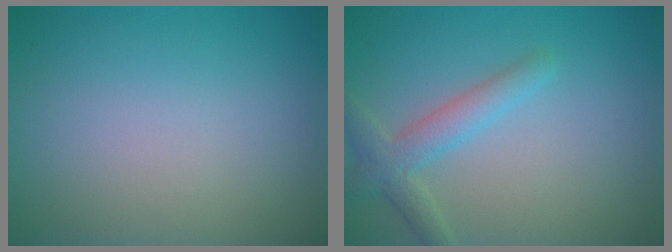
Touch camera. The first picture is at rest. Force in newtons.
{"total": 2.8, "press": 2.8, "slide": 0.1}